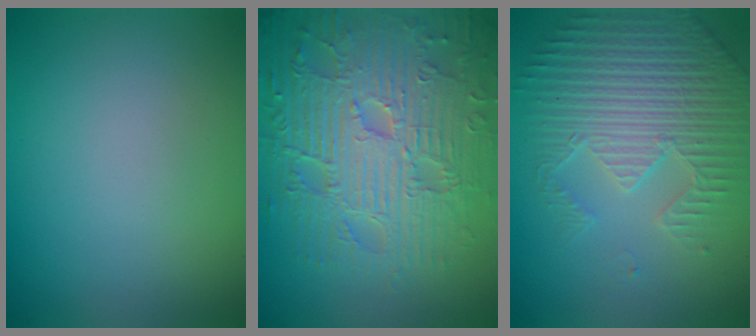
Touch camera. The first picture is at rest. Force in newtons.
{"total": 9.6, "press": 6.9, "slide": 6.7}
{"total": 4.8, "press": 4.4, "slide": 1.9}